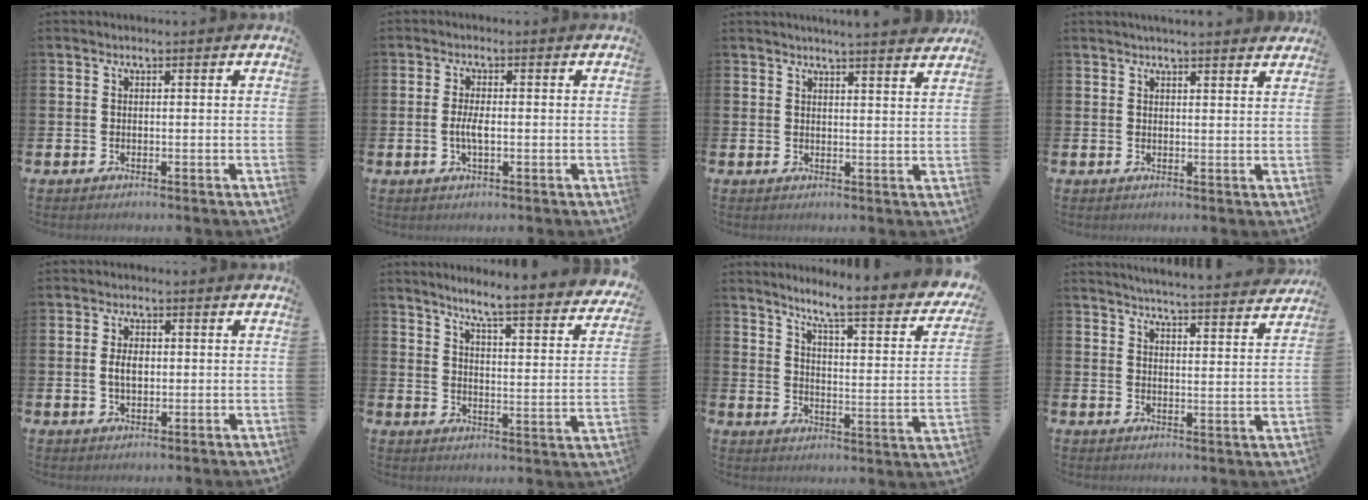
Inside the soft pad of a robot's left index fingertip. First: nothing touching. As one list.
[{"total": 2.7, "force": [-0.4, 0.9, 2.6], "torque": [-0.048, -0.005, -0.011]}, {"total": 4.0, "force": [3.9, -0.7, 0.5], "torque": [-0.005, -0.025, 0.068]}, {"total": 2.6, "force": [2.6, -0.1, 0.3], "torque": [0.000, -0.014, 0.045]}, {"total": 3.1, "force": [0.2, 1.9, 2.5], "torque": [-0.036, 0.003, 0.000]}, {"total": 6.1, "force": [5.5, 0.1, 2.7], "torque": [-0.061, -0.053, 0.084]}, {"total": 6.8, "force": [5.6, 0.7, 3.9], "torque": [-0.076, -0.056, 0.080]}, {"total": 5.3, "force": [5.3, -0.3, 0.6], "torque": [-0.016, -0.043, 0.090]}]